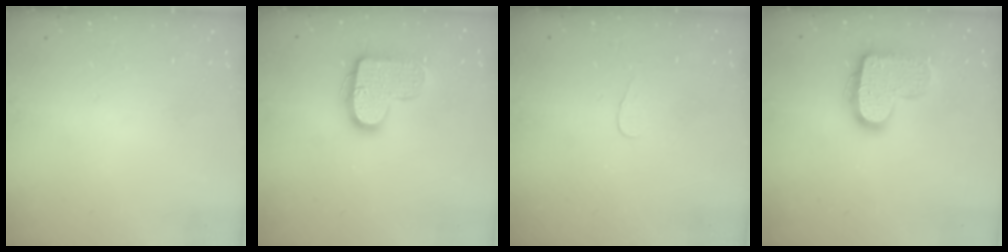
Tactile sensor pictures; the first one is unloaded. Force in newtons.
{"total": 13.8, "press": 13.8, "slide": 0.7}
{"total": 2.8, "press": 2.7, "slide": 0.3}
{"total": 15.0, "press": 15.0, "slide": 0.7}